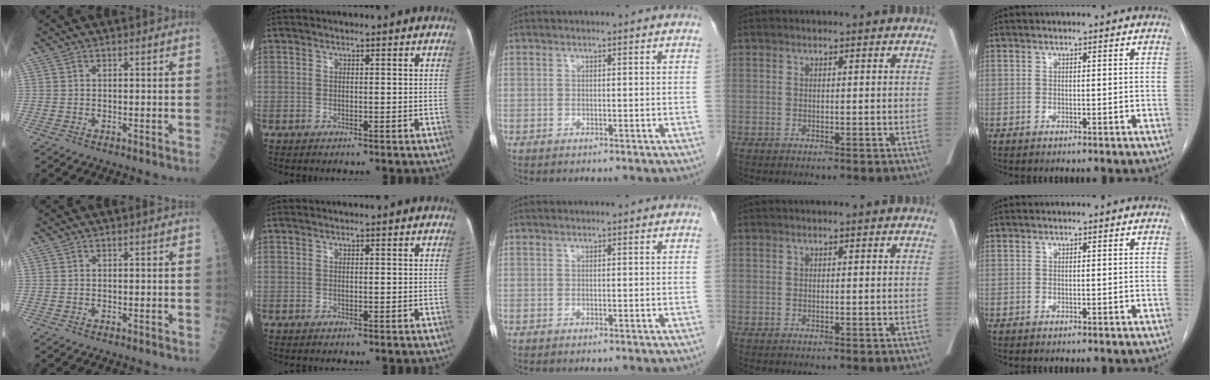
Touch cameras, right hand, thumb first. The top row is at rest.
{}